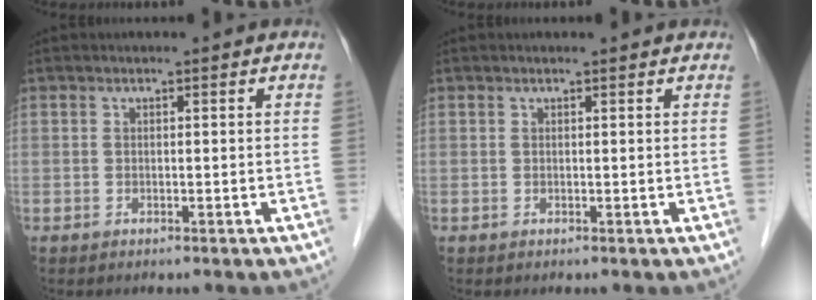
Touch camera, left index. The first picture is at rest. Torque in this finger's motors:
{"motor_torque": [0.20, -0.41, -0.04, 0.01]}